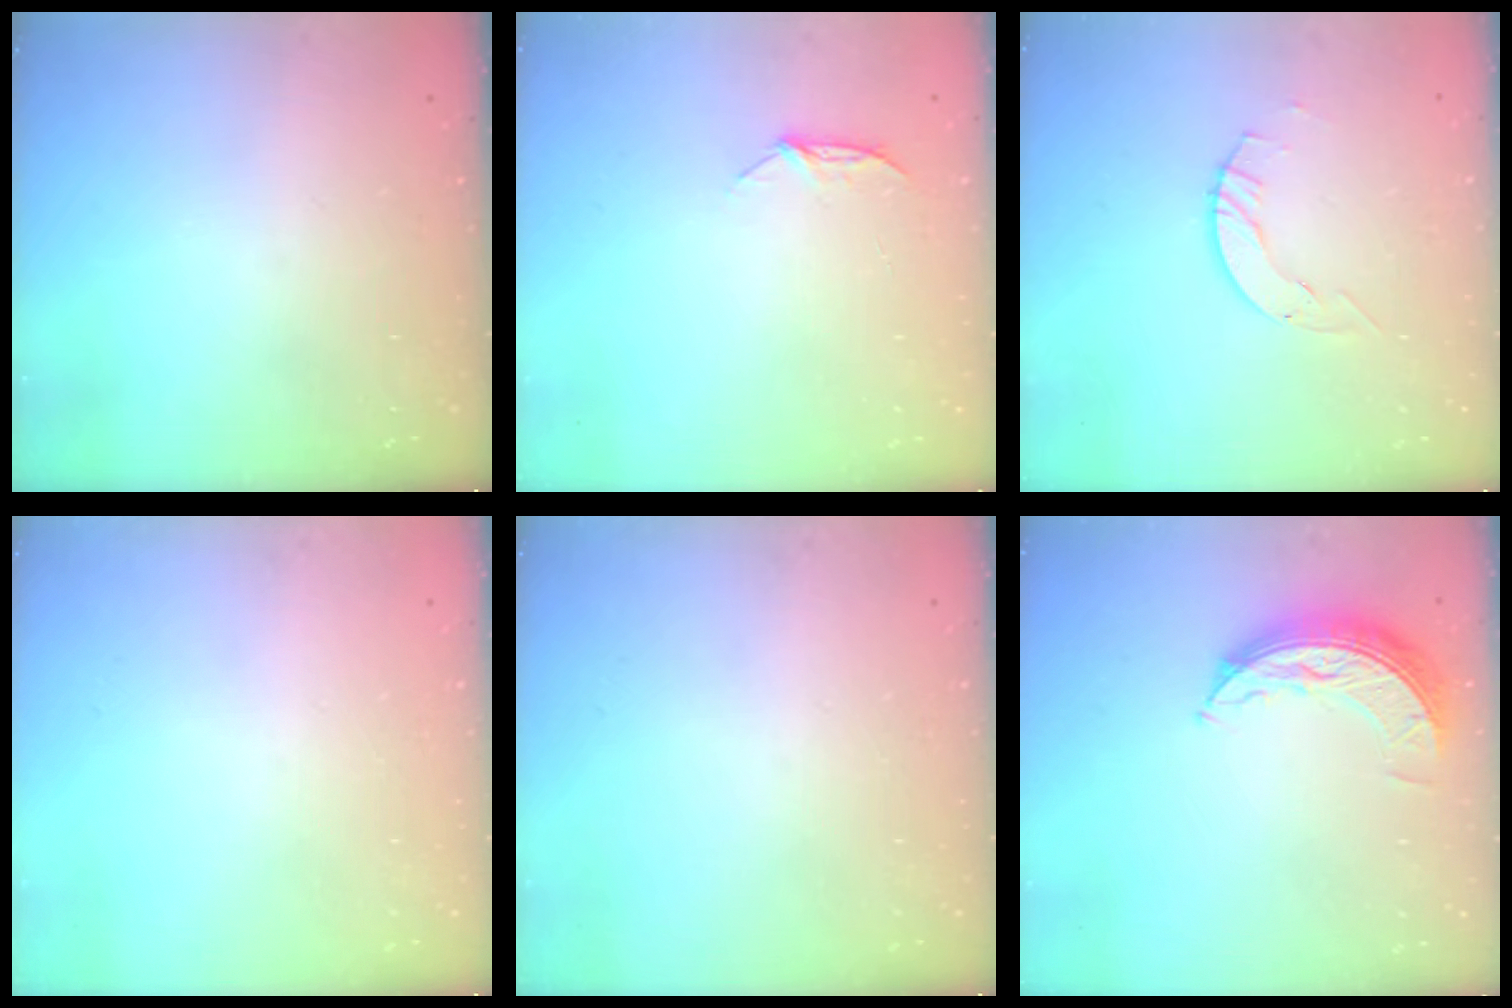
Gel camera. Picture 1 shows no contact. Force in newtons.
{"total": 5.9, "press": 5.8, "slide": 0.7}
{"total": 2.1, "press": 2.1, "slide": 0.3}
{"total": 0.0}
{"total": 0.0}
{"total": 7.9, "press": 7.9, "slide": 0.6}